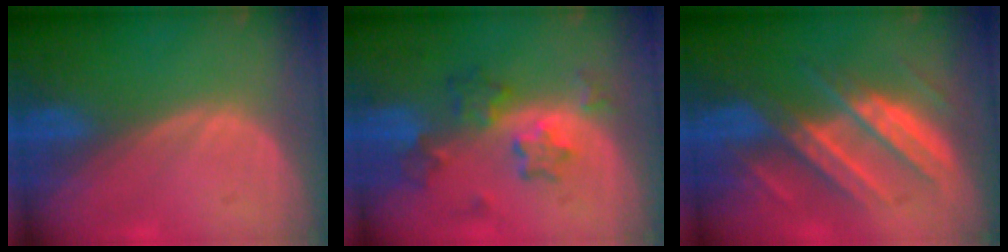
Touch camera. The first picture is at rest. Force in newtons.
{"total": 7.2, "press": 6.4, "slide": 3.4}
{"total": 8.6, "press": 8.6, "slide": 0.5}